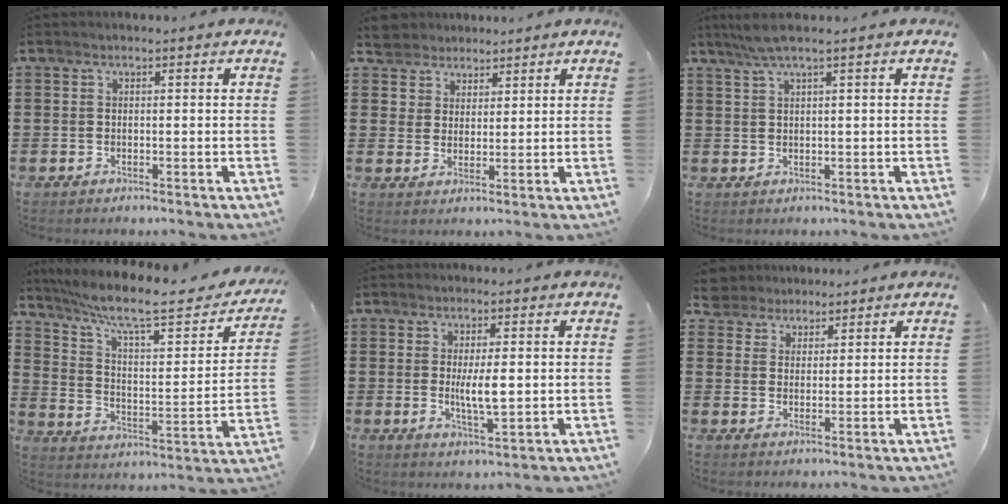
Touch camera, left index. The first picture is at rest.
{"total": 4.4, "force": [3.4, 2.8, -0.3], "torque": [-0.018, 0.000, 0.065]}
{"total": 2.8, "force": [1.6, -0.2, 2.2], "torque": [-0.045, 0.000, 0.030]}
{"total": 10.0, "force": [7.6, 1.3, 6.5], "torque": [-0.136, -0.050, 0.121]}
{"total": 5.2, "force": [0.4, 1.2, 5.0], "torque": [-0.091, -0.007, 0.002]}
{"total": 3.9, "force": [3.4, 1.9, -0.2], "torque": [-0.015, -0.003, 0.064]}